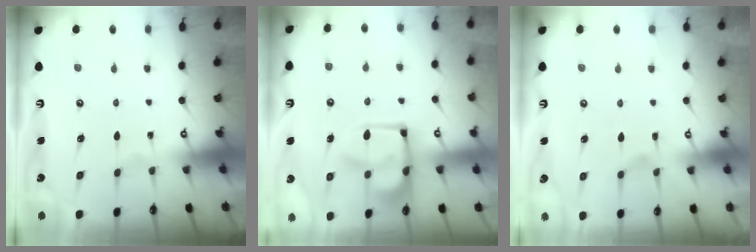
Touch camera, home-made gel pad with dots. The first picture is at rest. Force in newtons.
{"total": 5.8, "press": 5.8, "slide": 1.0}
{"total": 2.7, "press": 2.4, "slide": 1.2}